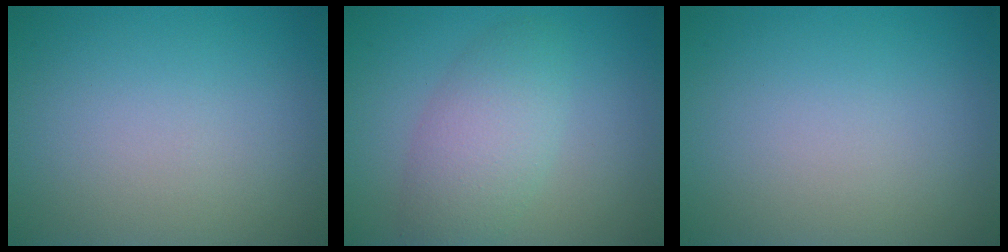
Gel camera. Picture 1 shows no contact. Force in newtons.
{"total": 4.4, "press": 4.4, "slide": 0.2}
{"total": 0.0}